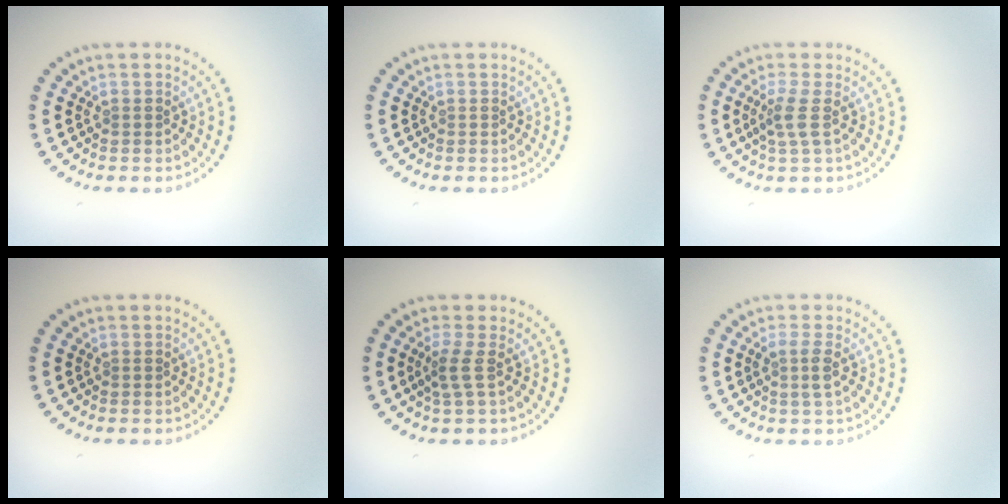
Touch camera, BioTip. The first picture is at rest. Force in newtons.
{"total": 0.0}
{"total": 2.1, "press": 1.6, "slide": 1.3}
{"total": 0.0}
{"total": 1.9, "press": 1.3, "slide": 1.5}
{"total": 1.7, "press": 1.5, "slide": 0.6}